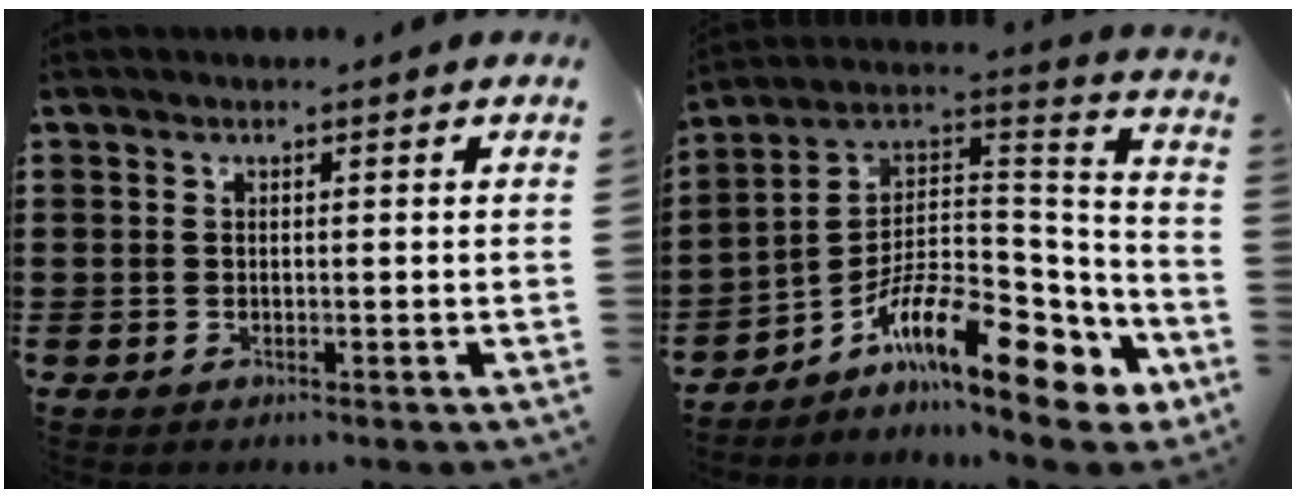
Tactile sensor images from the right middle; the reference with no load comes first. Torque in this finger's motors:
{"motor_torque": [2.14, 0.00, 1.05, 0.21]}